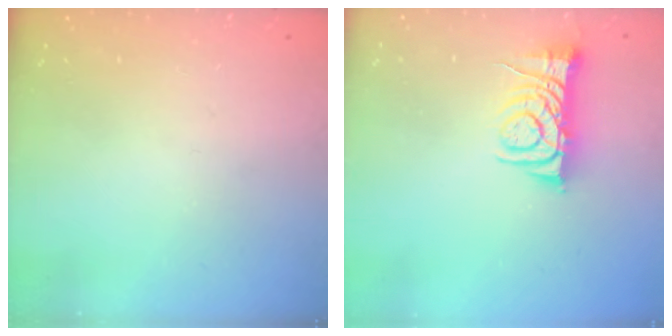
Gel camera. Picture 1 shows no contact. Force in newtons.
{"total": 7.0, "press": 7.0, "slide": 0.9}